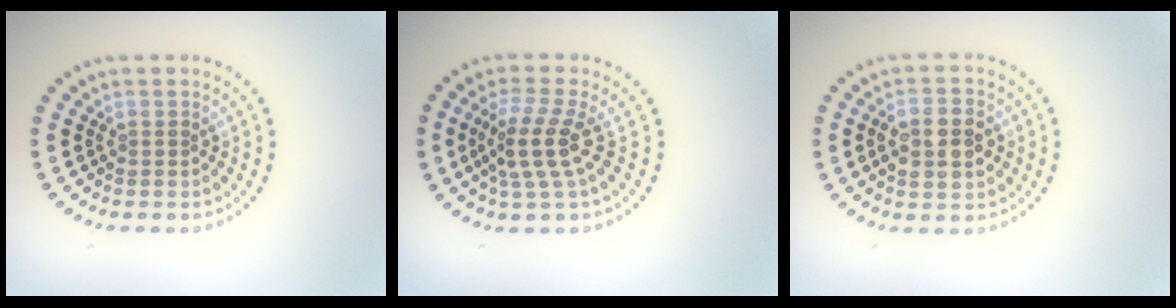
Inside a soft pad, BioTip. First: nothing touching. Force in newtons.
{"total": 3.6, "press": 3.0, "slide": 2.0}
{"total": 4.2, "press": 4.2, "slide": 0.4}